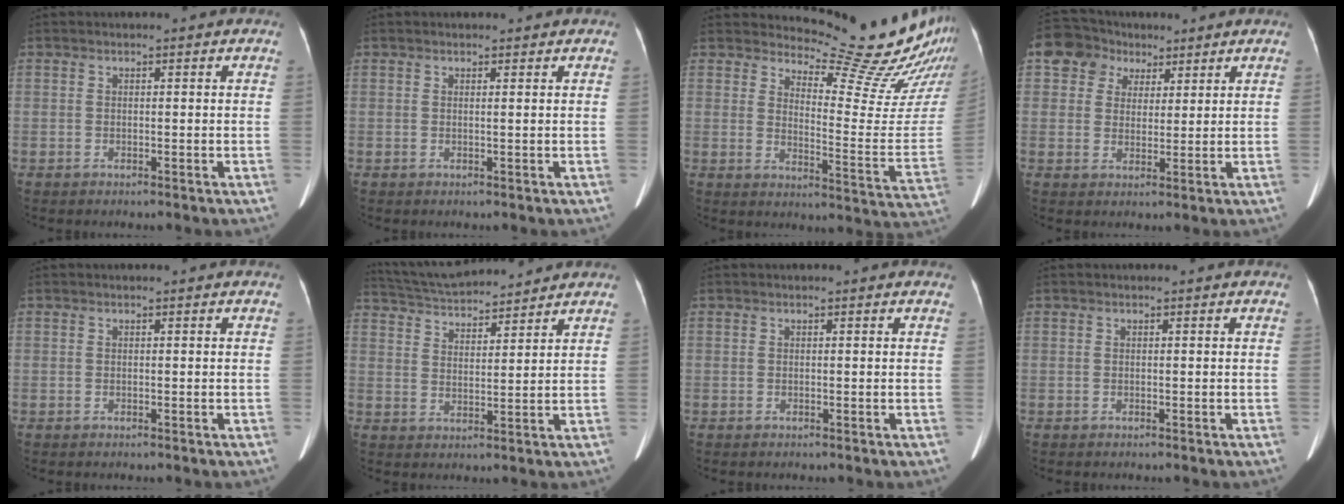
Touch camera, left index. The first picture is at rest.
{"total": 1.6, "force": [1.5, 0.0, 0.5], "torque": [-0.006, -0.010, 0.013]}
{"total": 19.0, "force": [18.1, 1.5, 5.3], "torque": [-0.070, -0.134, 0.207]}
{"total": 6.9, "force": [3.5, 5.8, 1.3], "torque": [-0.020, 0.028, 0.066]}
{"total": 0.0}
{"total": 13.3, "force": [12.5, 1.6, 4.4], "torque": [-0.081, 0.024, 0.204]}
{"total": 0.8, "force": [0.7, 0.1, 0.3], "torque": [-0.007, -0.002, 0.004]}
{"total": 0.0}